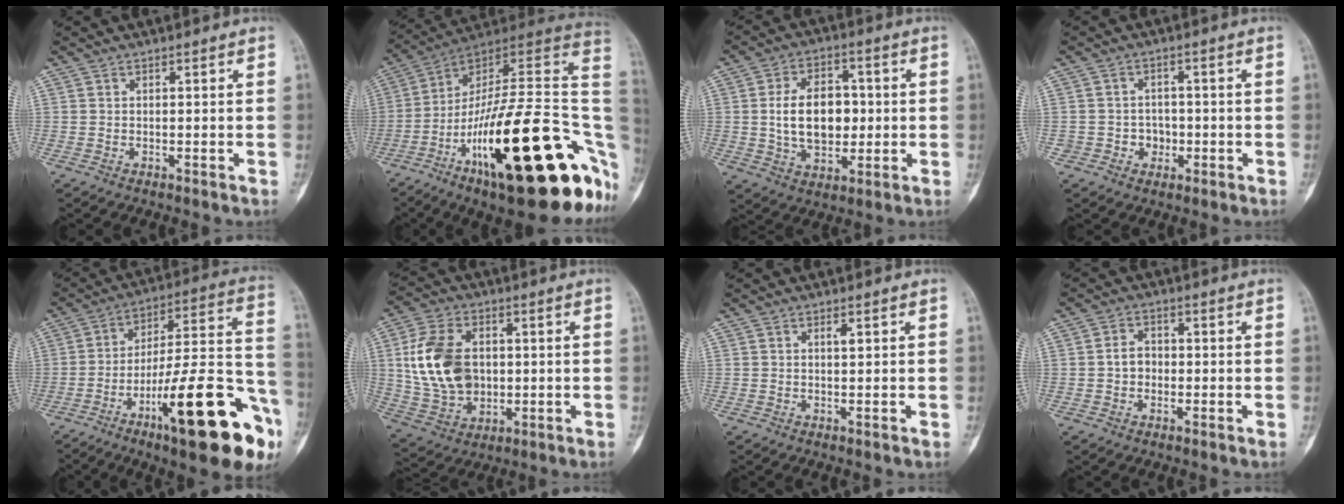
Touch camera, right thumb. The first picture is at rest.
{"total": 34.6, "force": [-10.3, 10.3, 31.4], "torque": [-0.389, 0.071, -0.160]}
{"total": 12.7, "force": [0.4, 8.3, 9.6], "torque": [-0.132, 0.008, 0.013]}
{"total": 3.6, "force": [-1.0, 3.3, 0.9], "torque": [0.016, 0.014, -0.015]}
{"total": 26.7, "force": [-12.2, 6.6, 22.8], "torque": [-0.293, 0.071, -0.180]}
{"total": 15.5, "force": [1.6, 10.9, 10.9], "torque": [-0.189, 0.001, 0.039]}
{"total": 1.2, "force": [0.5, 0.3, 1.0], "torque": [-0.017, 0.002, 0.009]}
{"total": 3.7, "force": [-0.3, 2.9, 2.1], "torque": [-0.022, 0.013, -0.010]}